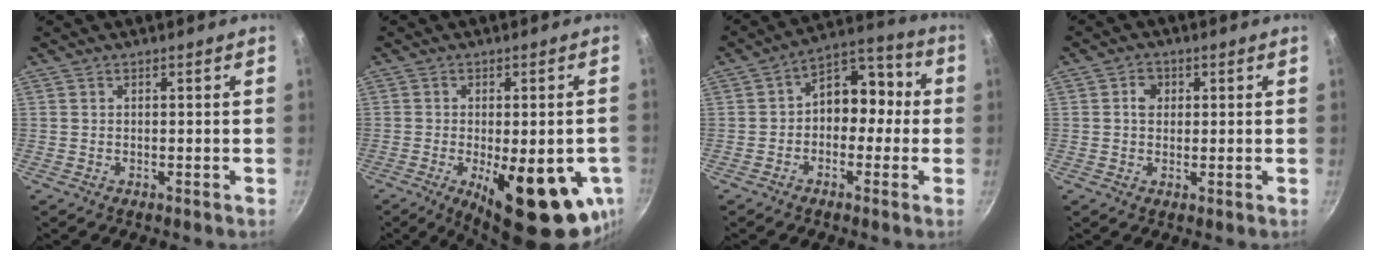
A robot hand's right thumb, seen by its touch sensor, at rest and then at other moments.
{"total": 18.4, "force": [-5.6, 6.7, 16.2], "torque": [-0.183, -0.004, -0.064]}
{"total": 10.2, "force": [-0.7, 7.6, 6.8], "torque": [-0.039, 0.047, -0.031]}
{"total": 3.4, "force": [0.7, 2.8, 1.7], "torque": [-0.009, 0.002, 0.007]}